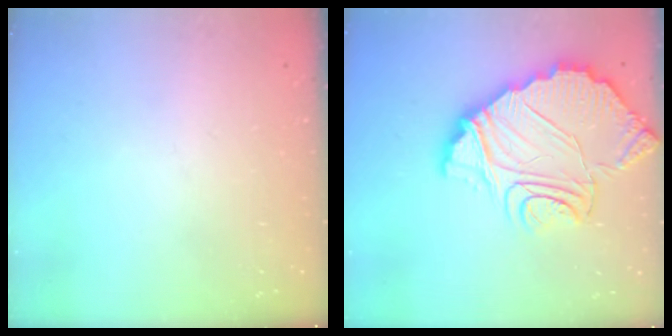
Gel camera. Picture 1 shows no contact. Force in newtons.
{"total": 14.2, "press": 14.1, "slide": 1.5}